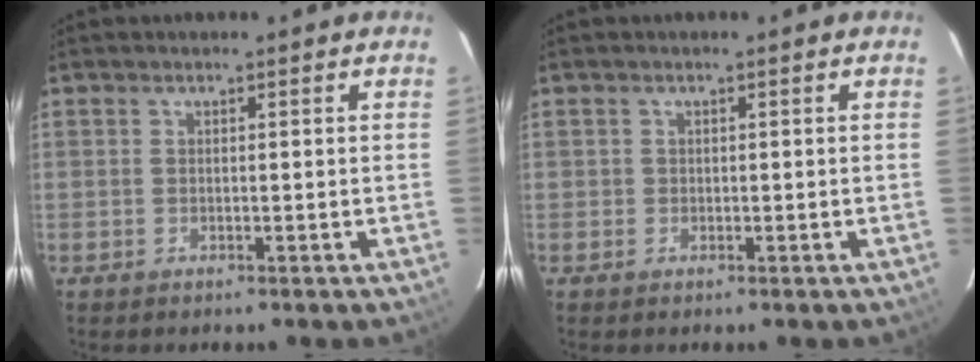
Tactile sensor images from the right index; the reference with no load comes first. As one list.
[{"total": 0.7, "force": [-0.2, 0.7, 0.0], "torque": [0.002, 0.000, -0.003]}]